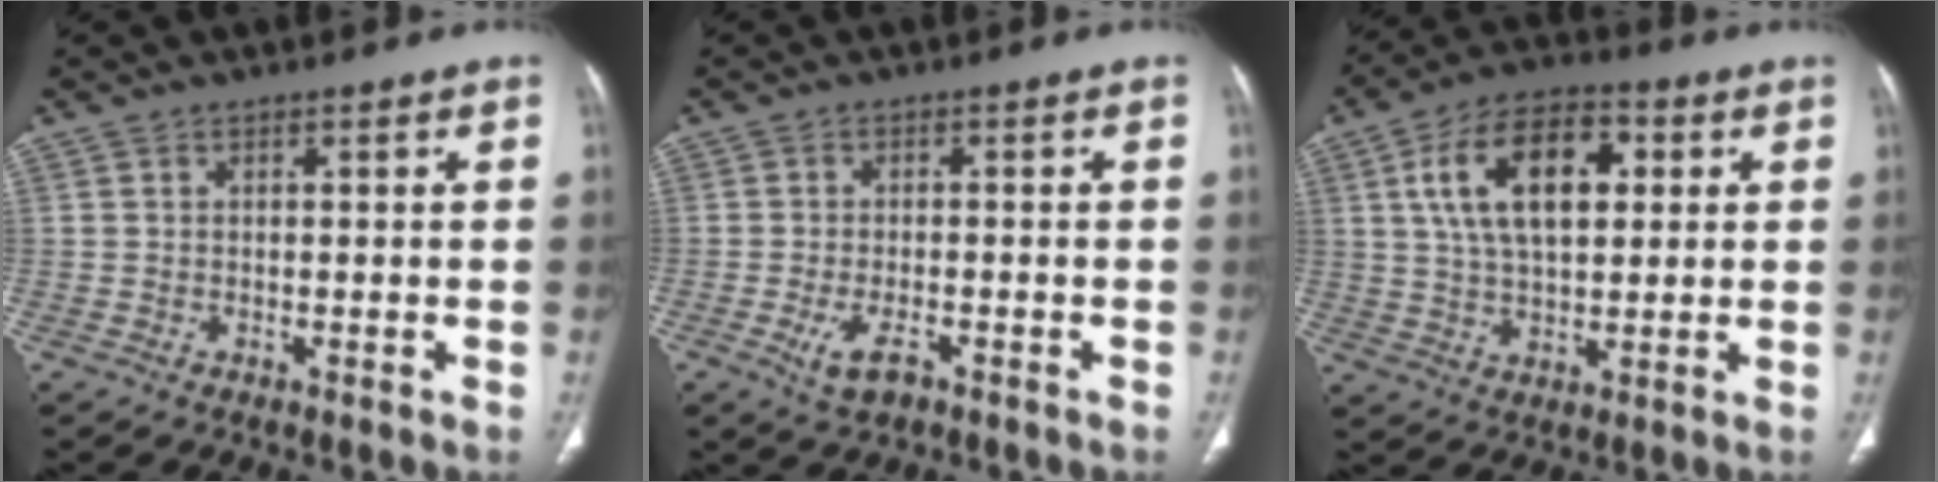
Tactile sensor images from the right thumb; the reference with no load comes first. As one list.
[{"total": 4.3, "force": [-2.2, 1.9, 3.2], "torque": [-0.062, 0.004, -0.035]}, {"total": 15.6, "force": [4.1, 8.7, 12.3], "torque": [-0.203, 0.011, 0.069]}]